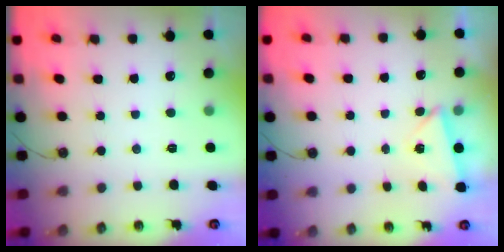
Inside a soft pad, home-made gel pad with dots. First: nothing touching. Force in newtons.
{"total": 2.0, "press": 1.9, "slide": 0.7}